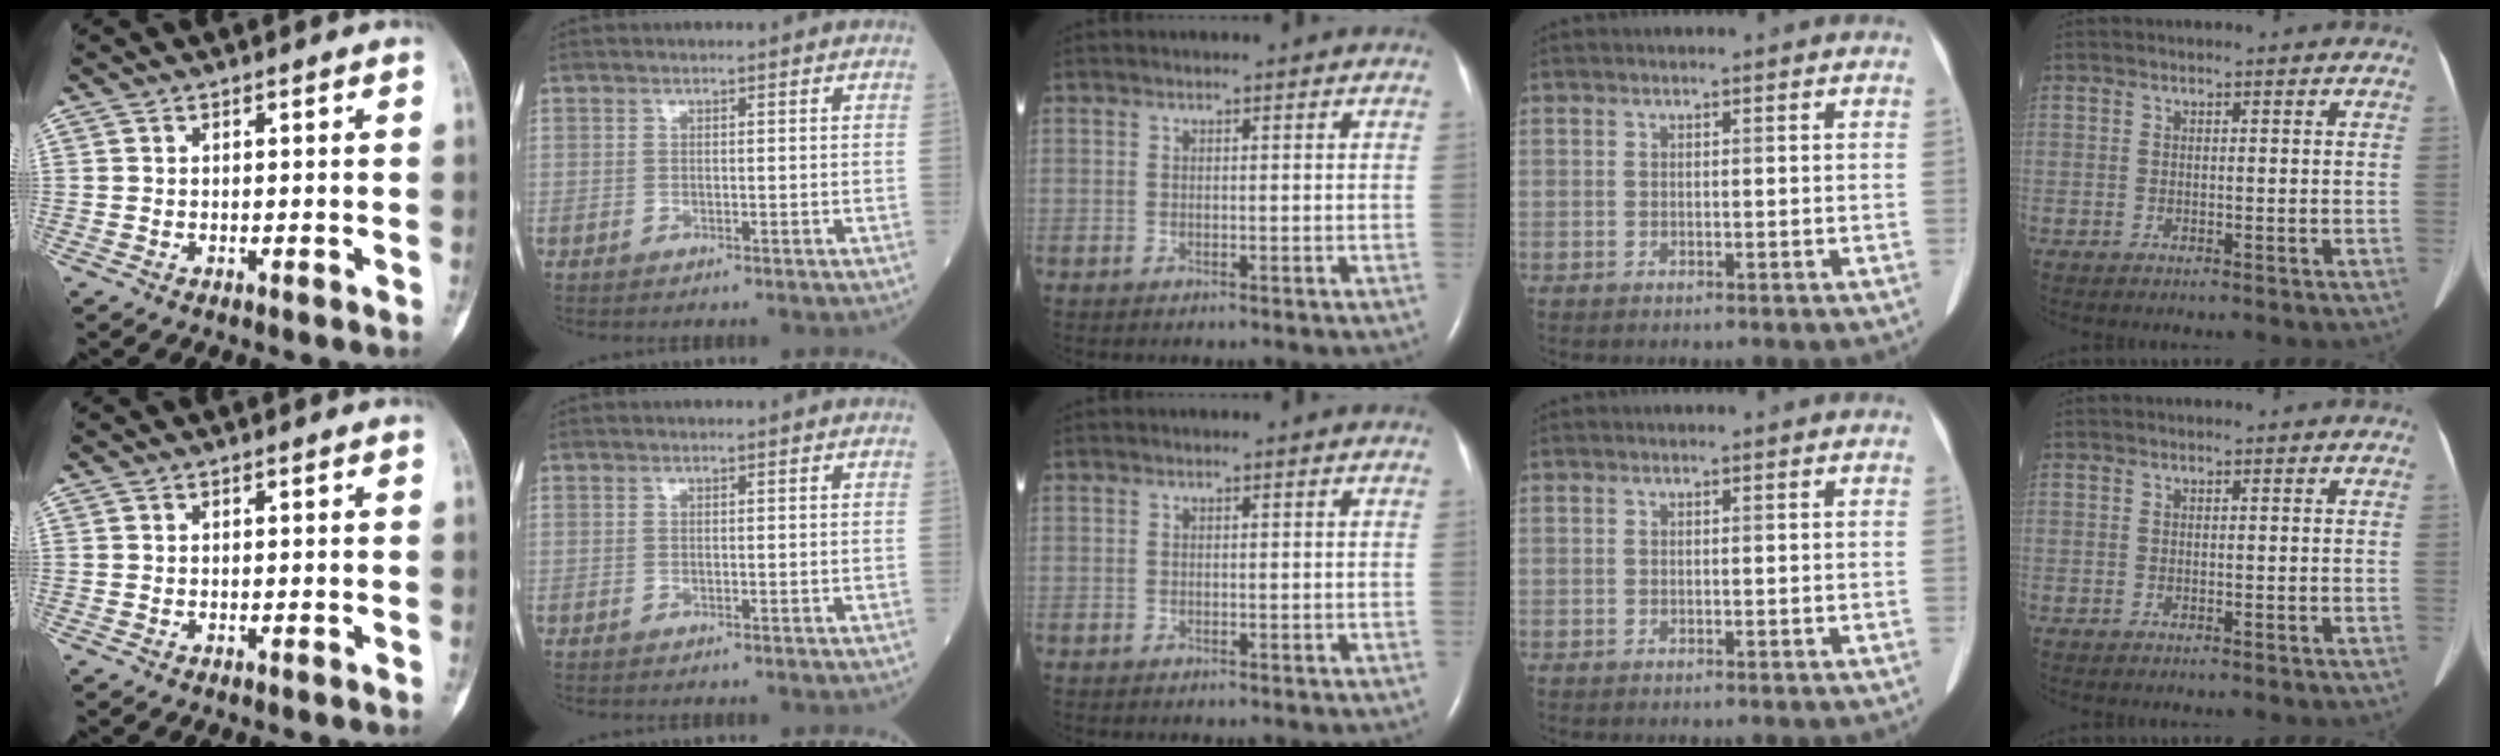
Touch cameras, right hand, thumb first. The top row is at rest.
{}